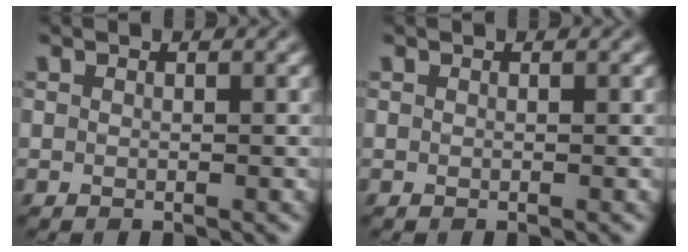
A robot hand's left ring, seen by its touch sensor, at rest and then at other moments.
{"total": 0.0}